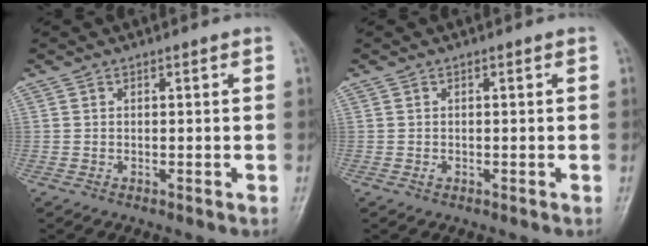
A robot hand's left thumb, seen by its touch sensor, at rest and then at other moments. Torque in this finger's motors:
{"motor_torque": [0.03, 0.18, 0.15, -0.06, 0.00]}